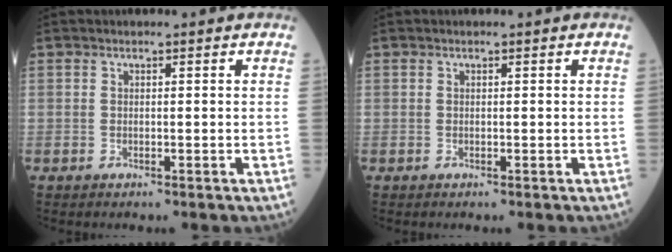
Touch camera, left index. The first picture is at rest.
{"total": 0.0}